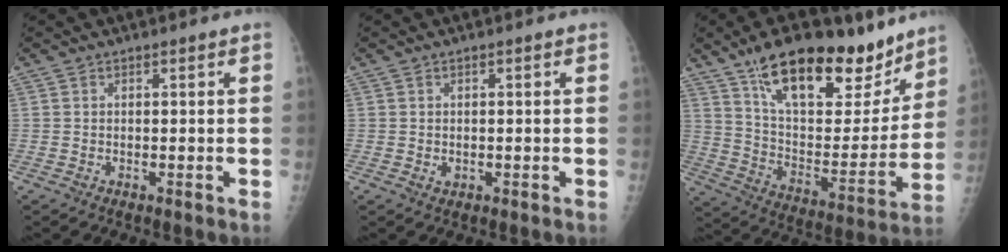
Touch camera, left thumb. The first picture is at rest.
{"total": 1.0, "force": [-0.1, 0.8, 0.6], "torque": [-0.005, 0.000, 0.000]}
{"total": 26.4, "force": [18.2, 10.9, 15.7], "torque": [-0.199, -0.062, 0.294]}